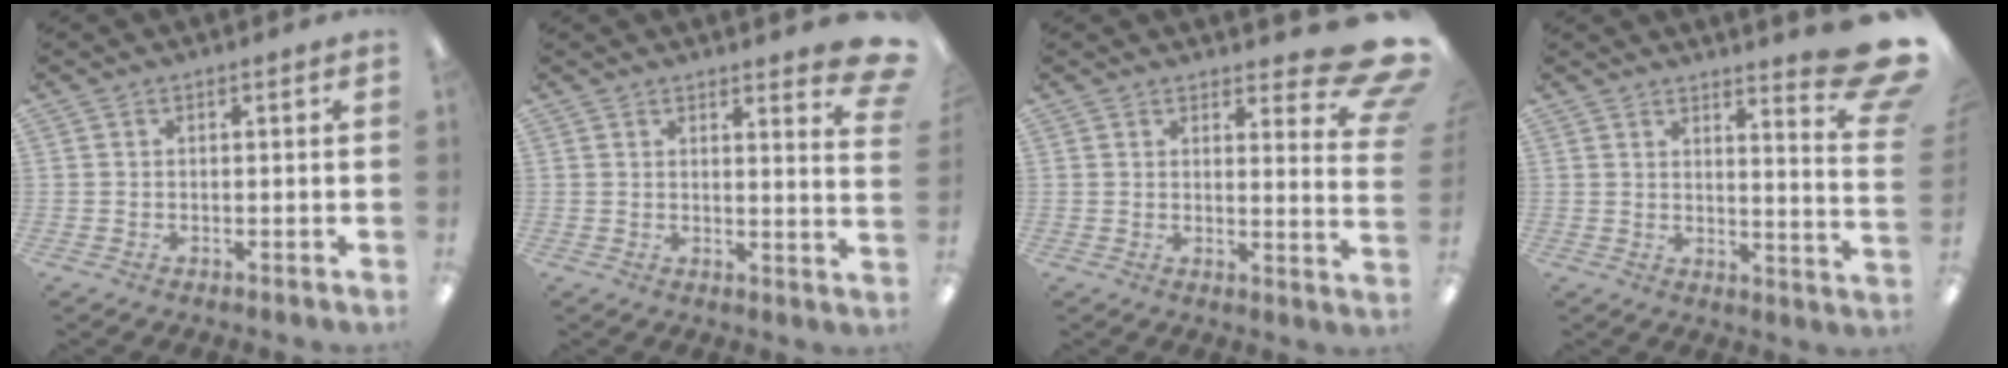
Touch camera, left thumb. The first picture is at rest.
{"total": 4.8, "force": [3.8, 0.4, 2.8], "torque": [-0.033, -0.030, 0.061]}
{"total": 10.1, "force": [7.1, 3.2, 6.5], "torque": [-0.066, -0.055, 0.120]}
{"total": 10.8, "force": [7.6, 1.5, 7.5], "torque": [-0.096, -0.068, 0.126]}